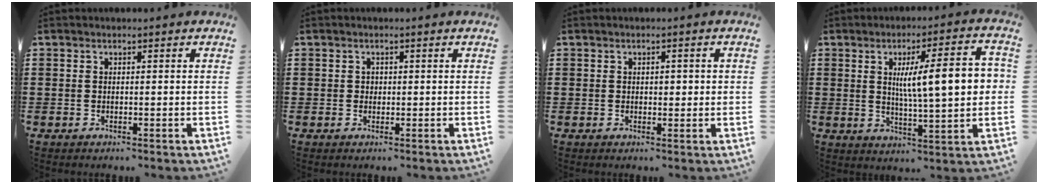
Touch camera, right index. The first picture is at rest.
{"total": 0.7, "force": [0.1, 0.7, 0.3], "torque": [-0.007, 0.003, 0.003]}
{"total": 1.3, "force": [0.1, 0.7, 1.1], "torque": [-0.021, 0.007, -0.001]}
{"total": 11.8, "force": [2.2, 2.7, 11.2], "torque": [-0.183, 0.004, 0.029]}